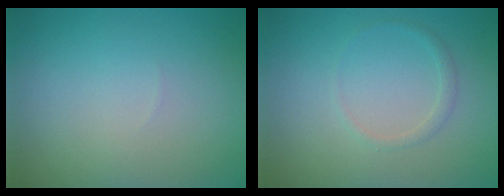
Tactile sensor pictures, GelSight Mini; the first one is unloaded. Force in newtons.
{"total": 0.9, "press": 0.9, "slide": 0.0}